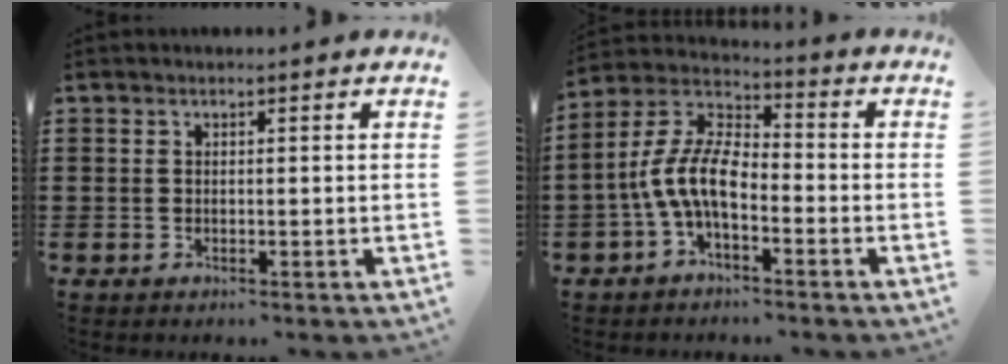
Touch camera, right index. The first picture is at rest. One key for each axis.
{"total": 9.2, "fx": -3.2, "fy": 4.0, "fz": 7.6, "tx": -0.190, "ty": -0.011, "tz": -0.068}